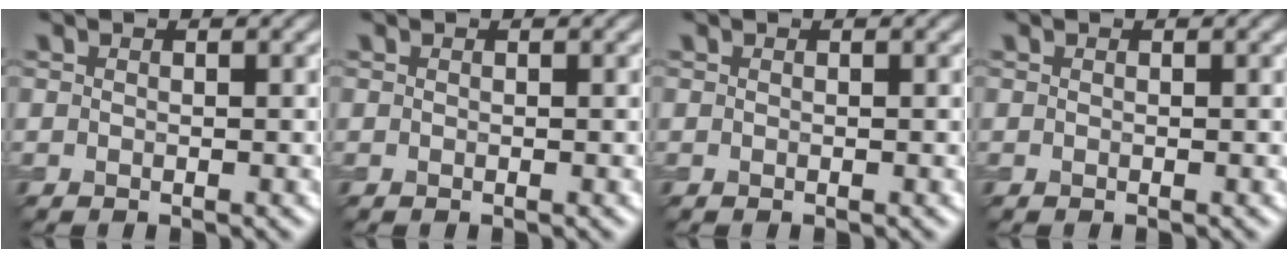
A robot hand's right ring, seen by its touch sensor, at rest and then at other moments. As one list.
[{"total": 0.0}, {"total": 0.0}, {"total": 0.0}]